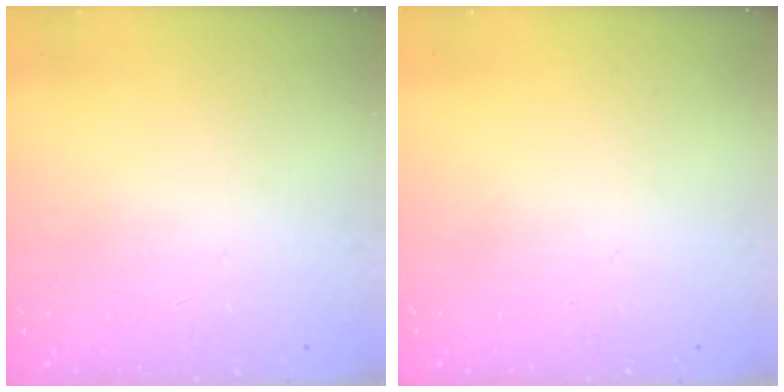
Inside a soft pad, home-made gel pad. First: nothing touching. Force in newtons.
{"total": 0.0}